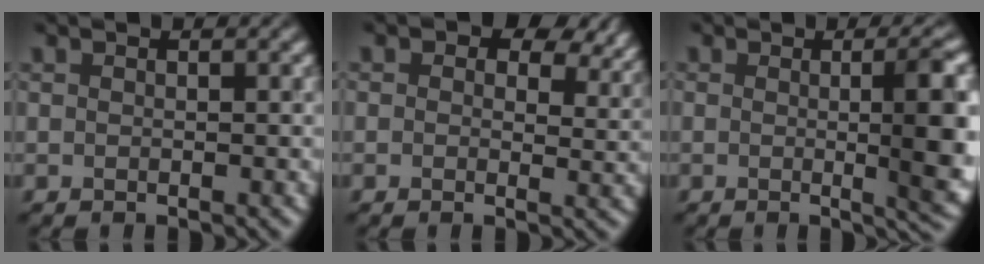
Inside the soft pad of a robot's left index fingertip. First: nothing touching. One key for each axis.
{"total": 8.2, "fx": 4.2, "fy": 4.9, "fz": 5.1, "tx": -0.057, "ty": -0.003, "tz": 0.057}
{"total": 7.0, "fx": -0.1, "fy": 1.7, "fz": 6.8, "tx": -0.076, "ty": -0.008, "tz": 0.008}